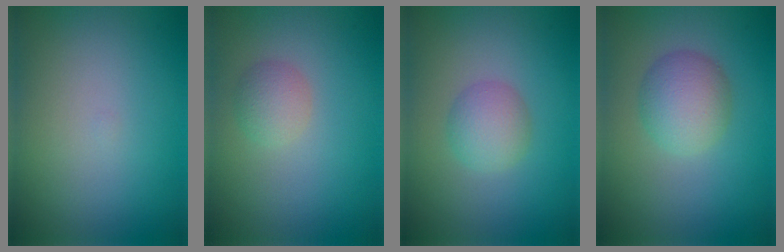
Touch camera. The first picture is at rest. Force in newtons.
{"total": 1.9, "press": 1.9, "slide": 0.1}
{"total": 2.5, "press": 2.5, "slide": 0.1}
{"total": 3.6, "press": 3.6, "slide": 0.2}